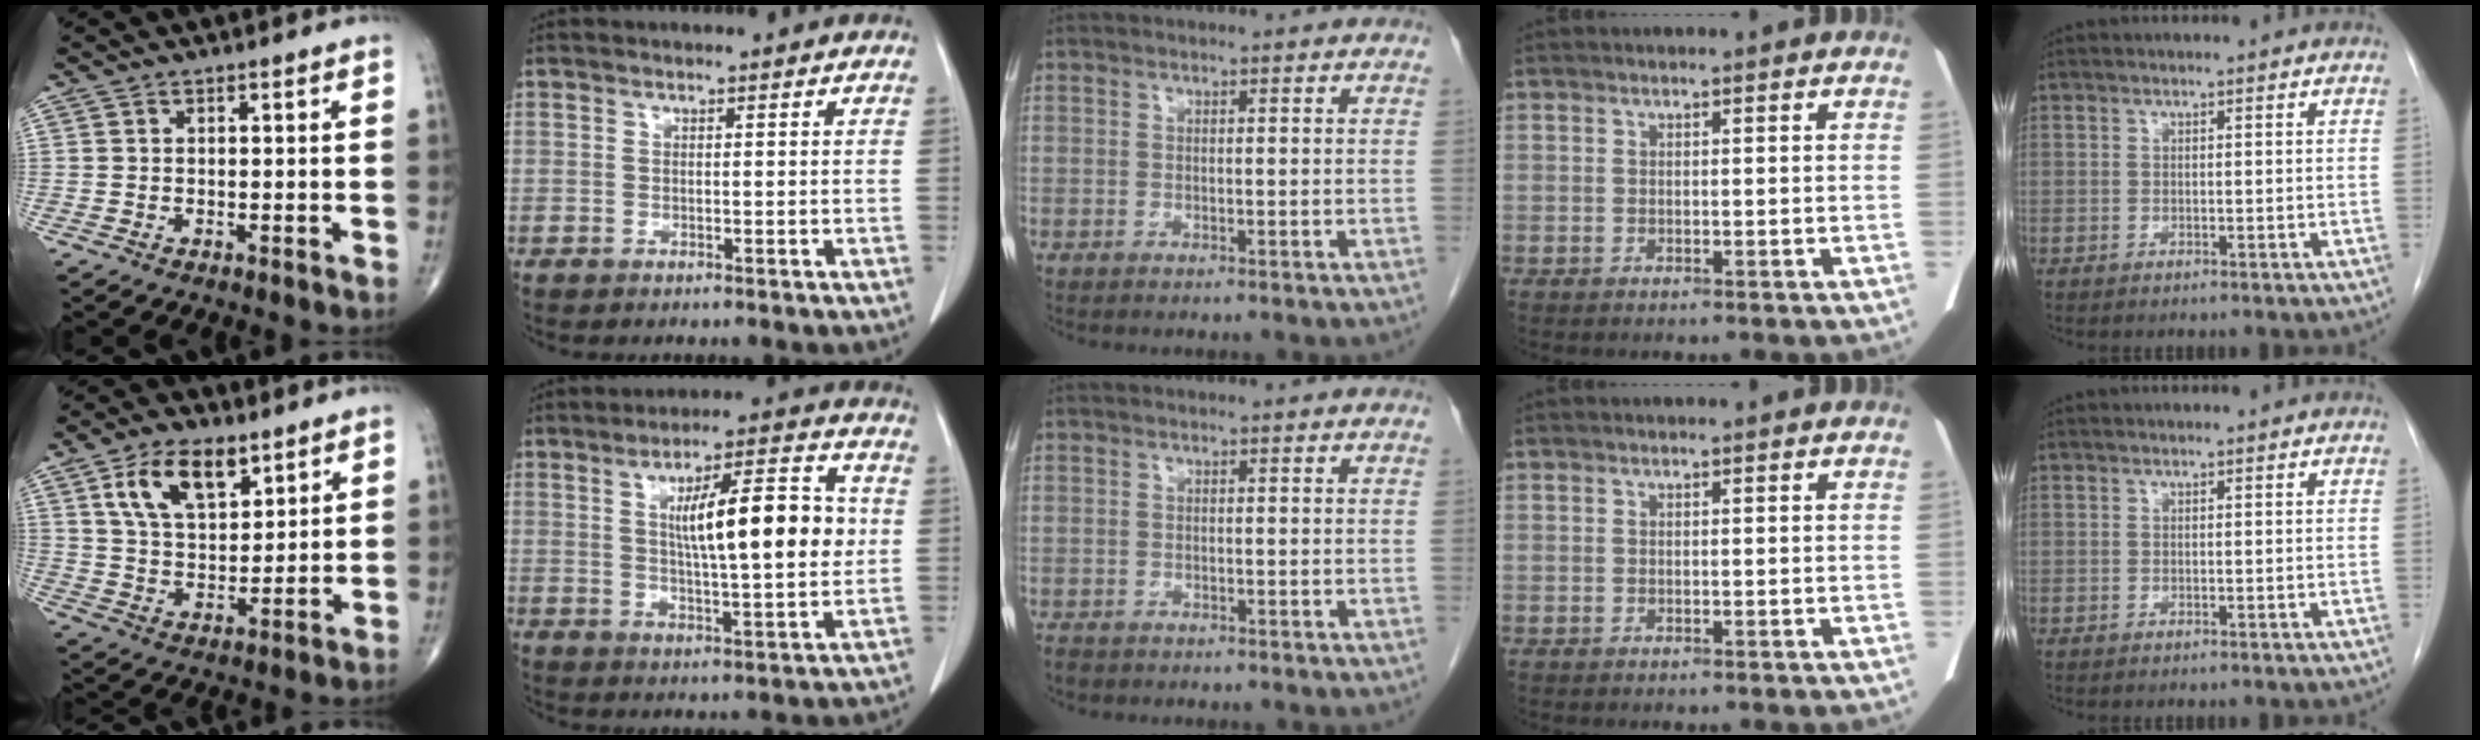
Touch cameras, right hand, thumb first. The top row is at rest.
{"thumb": {"total": 12.4, "force": [6.3, 6.6, 8.5], "torque": [-0.131, -0.024, 0.121]}, "index": {"total": 14.5, "force": [2.0, 2.7, 14.1], "torque": [-0.219, 0.018, 0.030]}, "middle": {"total": 1.6, "force": [-1.3, 0.8, 0.4], "torque": [-0.013, -0.002, -0.020]}}